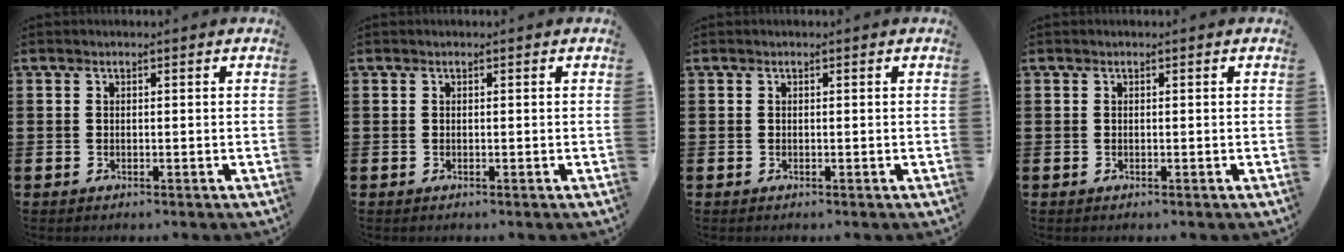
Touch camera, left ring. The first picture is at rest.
{"total": 0.0}
{"total": 0.0}
{"total": 0.0}